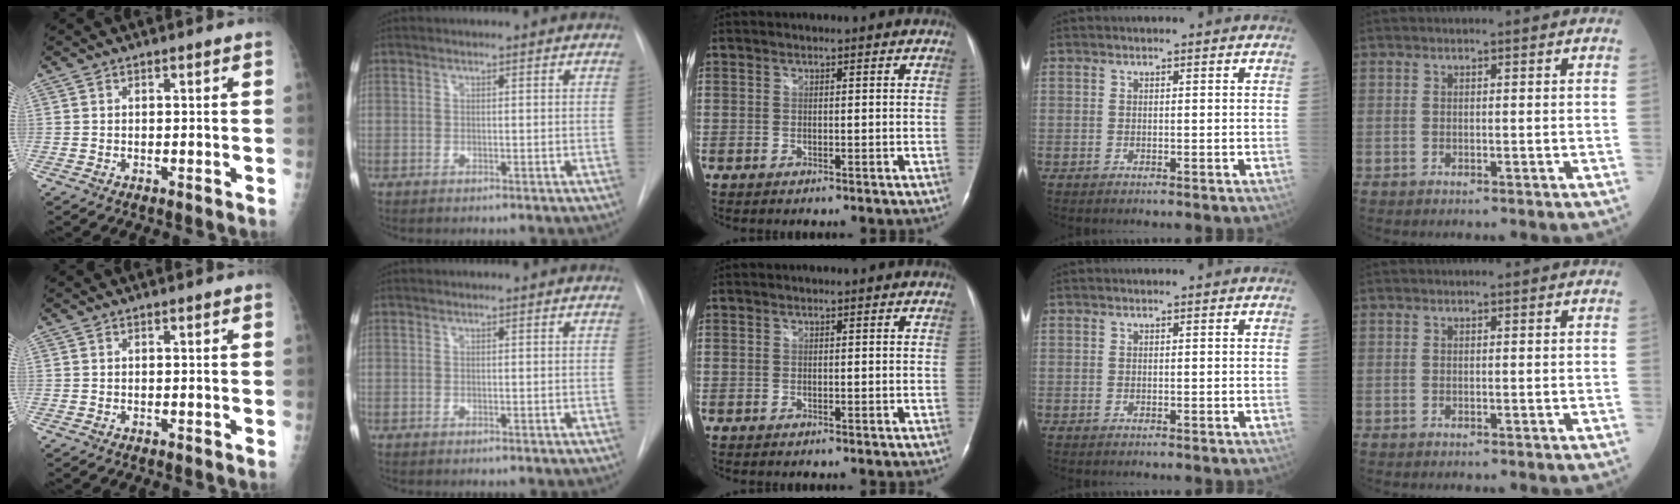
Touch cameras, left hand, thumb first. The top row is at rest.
{}